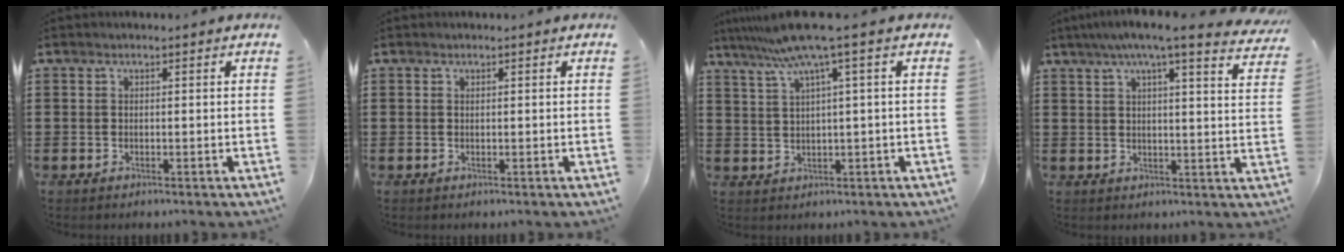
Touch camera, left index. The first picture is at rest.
{"total": 0.0}
{"total": 7.6, "force": [3.8, -0.9, 6.5], "torque": [-0.148, -0.023, 0.061]}
{"total": 6.3, "force": [4.9, 0.0, 3.9], "torque": [-0.091, -0.015, 0.084]}